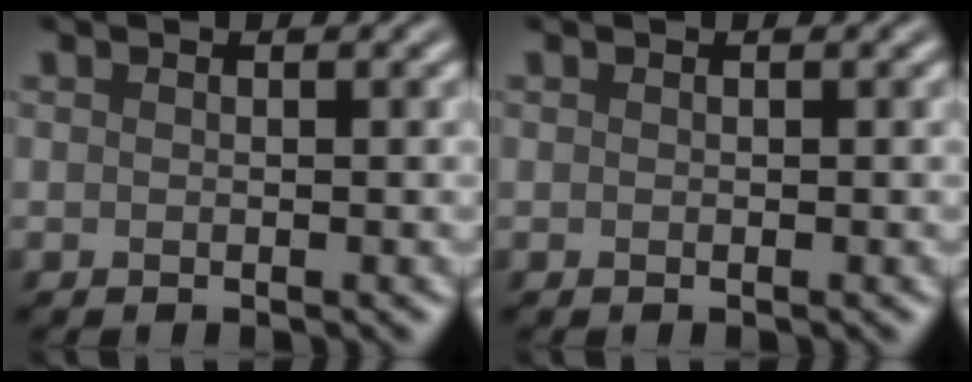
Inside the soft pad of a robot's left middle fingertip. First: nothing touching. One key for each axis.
{"total": 0.0}